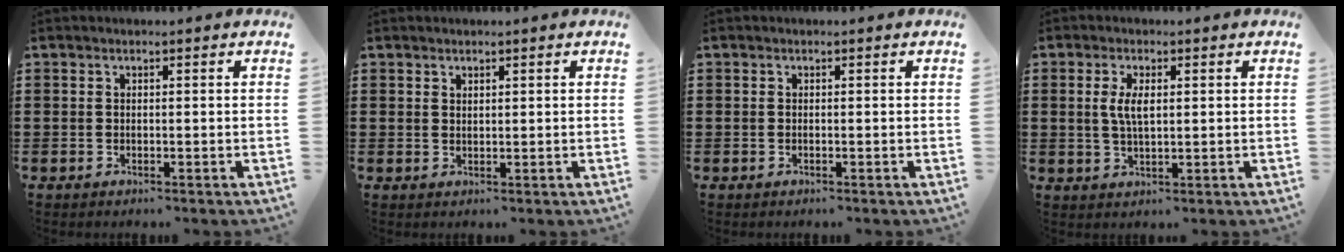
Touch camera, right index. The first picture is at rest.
{"total": 1.0, "force": [0.8, 0.5, 0.2], "torque": [-0.005, 0.002, 0.016]}
{"total": 0.0}
{"total": 3.9, "force": [0.6, 1.5, 3.6], "torque": [-0.073, 0.006, 0.009]}